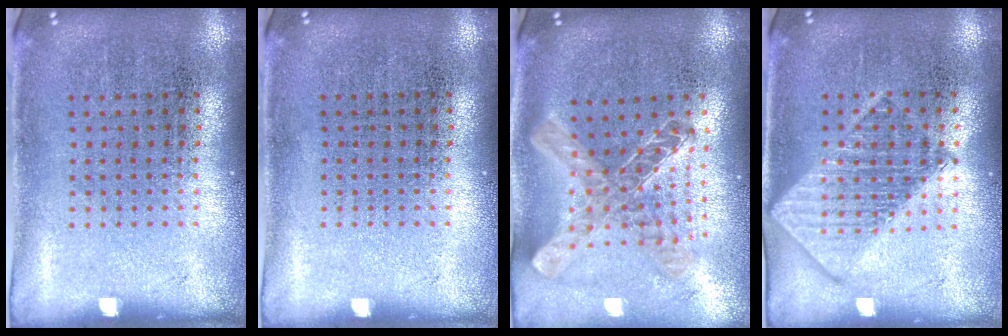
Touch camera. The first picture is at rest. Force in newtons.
{"total": 0.0}
{"total": 1.2, "press": 1.1, "slide": 0.5}
{"total": 1.7, "press": 1.7, "slide": 0.3}